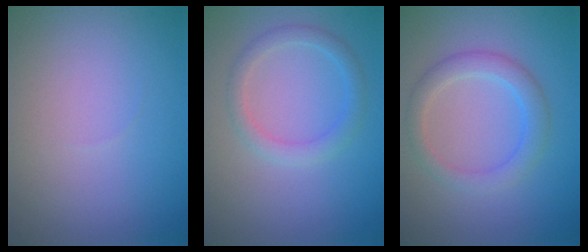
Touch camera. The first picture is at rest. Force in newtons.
{"total": 2.1, "press": 2.1, "slide": 0.1}
{"total": 1.9, "press": 1.9, "slide": 0.2}